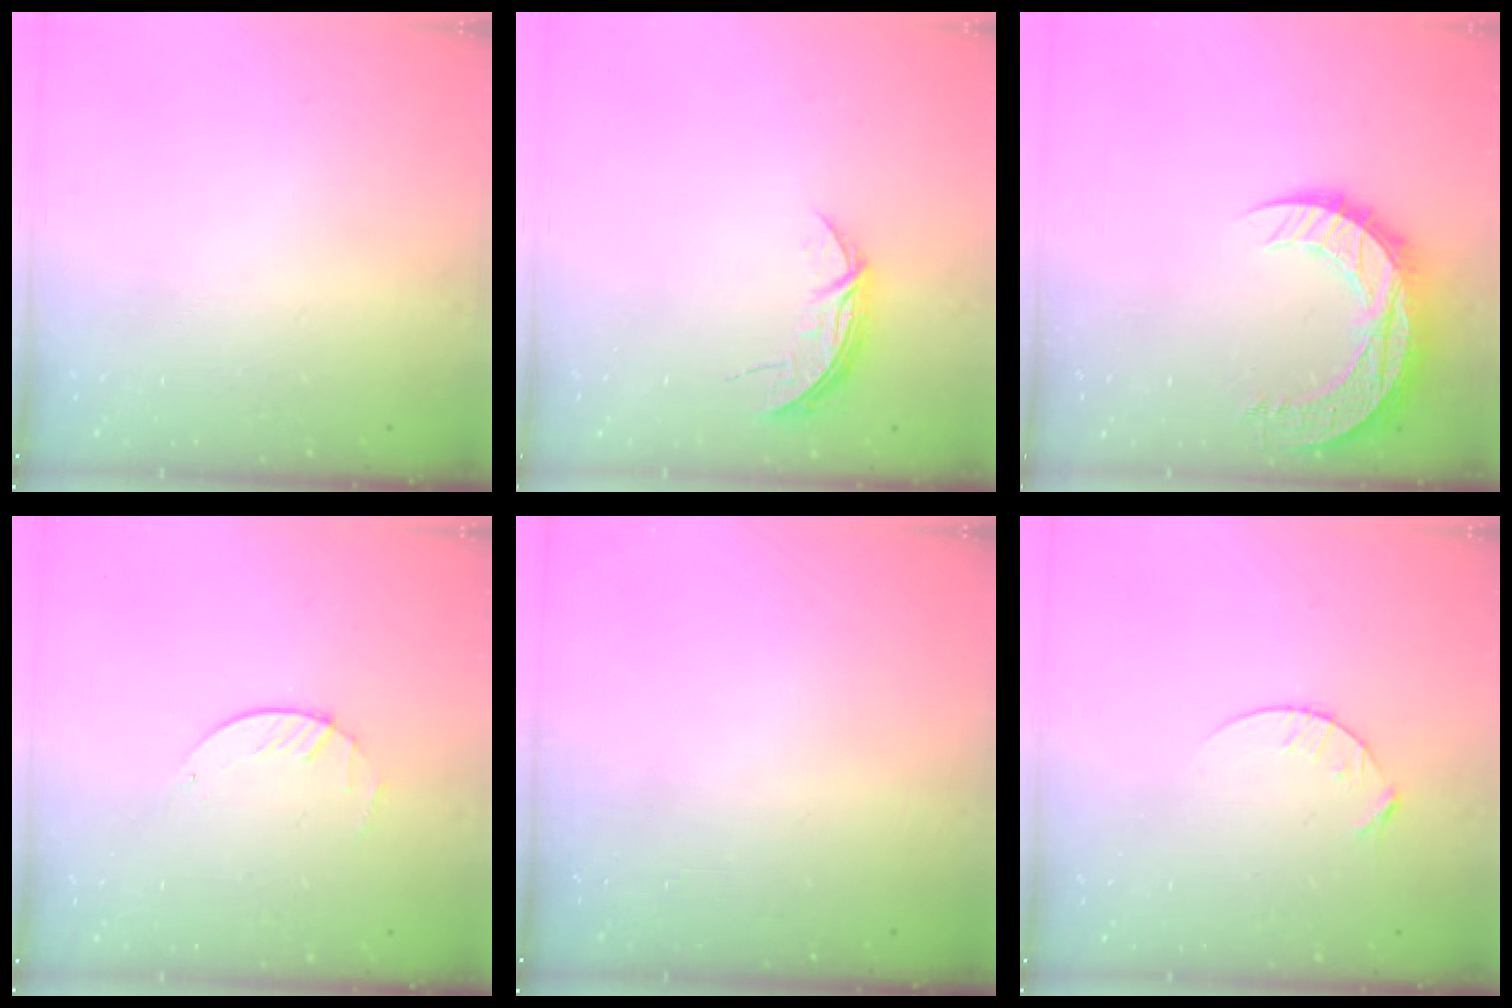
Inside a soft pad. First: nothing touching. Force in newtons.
{"total": 5.4, "press": 5.4, "slide": 0.6}
{"total": 12.8, "press": 12.8, "slide": 0.9}
{"total": 1.8, "press": 1.8, "slide": 0.2}
{"total": 0.0}
{"total": 4.8, "press": 4.8, "slide": 0.6}